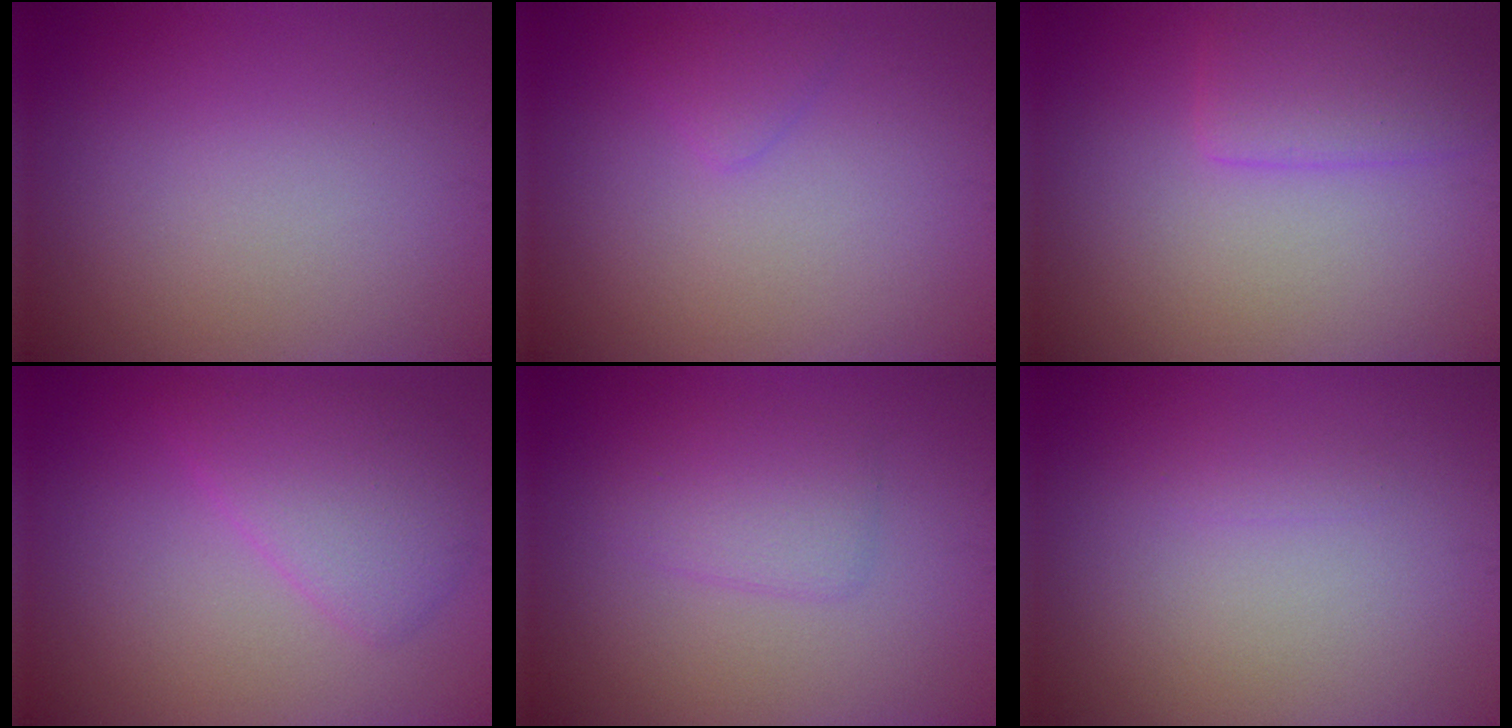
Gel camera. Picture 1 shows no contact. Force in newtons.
{"total": 1.2, "press": 1.1, "slide": 0.1}
{"total": 3.2, "press": 3.2, "slide": 0.2}
{"total": 4.0, "press": 4.0, "slide": 0.1}
{"total": 2.3, "press": 2.3, "slide": 0.1}
{"total": 0.6, "press": 0.6, "slide": 0.0}